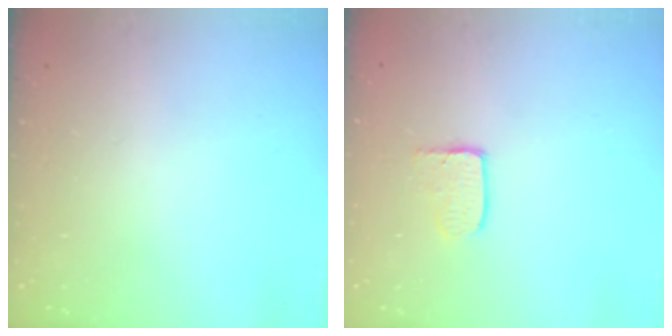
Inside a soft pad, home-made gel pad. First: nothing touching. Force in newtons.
{"total": 3.3, "press": 3.3, "slide": 0.3}